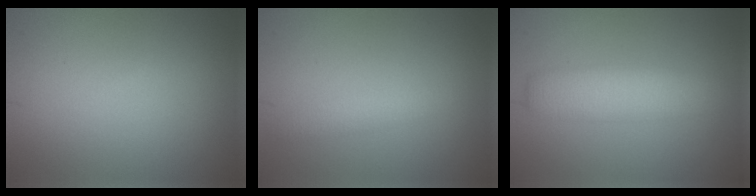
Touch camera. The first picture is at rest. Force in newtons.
{"total": 1.8, "press": 1.8, "slide": 0.1}
{"total": 4.7, "press": 4.7, "slide": 0.3}